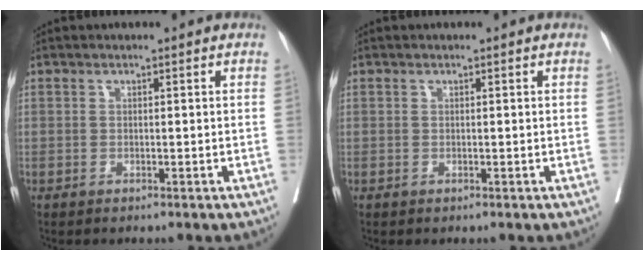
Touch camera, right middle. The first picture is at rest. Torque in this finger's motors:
{"motor_torque": [-0.06, -0.04, 0.00, 0.01]}